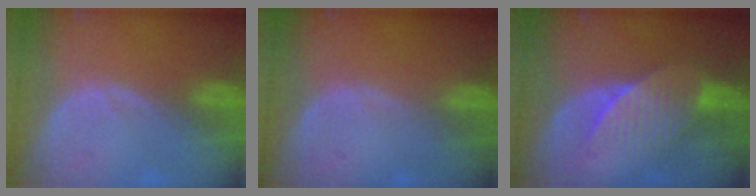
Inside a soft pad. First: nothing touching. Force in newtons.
{"total": 0.0}
{"total": 7.0, "press": 6.6, "slide": 2.3}